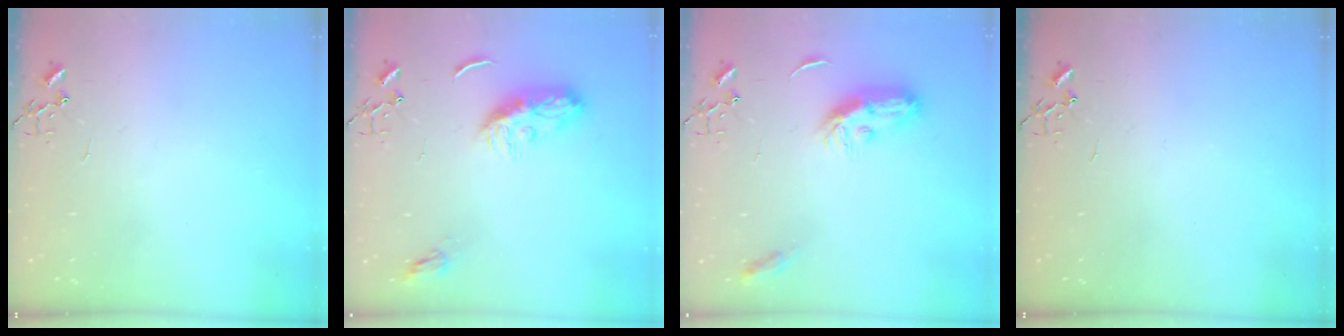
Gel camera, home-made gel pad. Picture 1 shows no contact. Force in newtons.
{"total": 9.9, "press": 9.9, "slide": 0.1}
{"total": 10.4, "press": 10.4, "slide": 0.1}
{"total": 0.0}